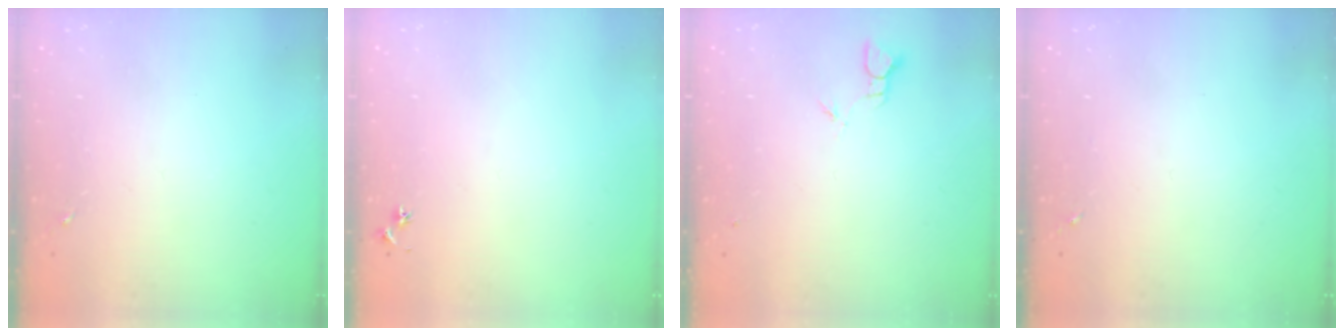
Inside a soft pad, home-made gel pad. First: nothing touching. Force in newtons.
{"total": 2.9, "press": 2.8, "slide": 0.3}
{"total": 1.9, "press": 1.9, "slide": 0.1}
{"total": 0.0}